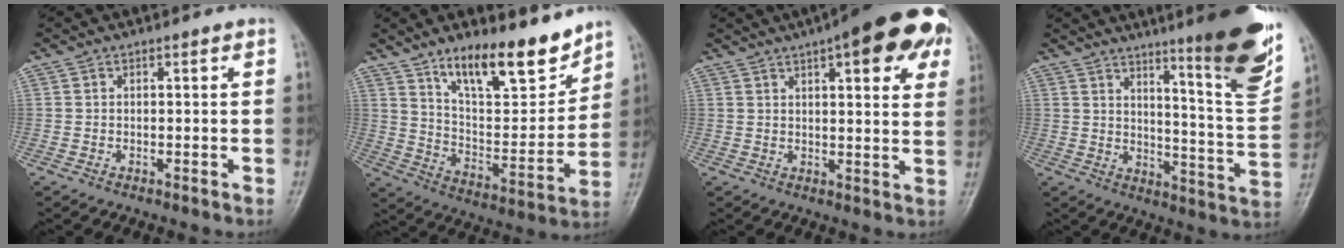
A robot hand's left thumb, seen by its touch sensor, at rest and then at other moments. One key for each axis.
{"total": 16.5, "fx": 12.2, "fy": 5.3, "fz": 9.8, "tx": -0.117, "ty": -0.084, "tz": 0.211}
{"total": 19.1, "fx": 9.4, "fy": 6.1, "fz": 15.5, "tx": -0.180, "ty": -0.001, "tz": 0.113}
{"total": 19.1, "fx": 11.7, "fy": 2.3, "fz": 14.9, "tx": -0.168, "ty": -0.073, "tz": 0.167}